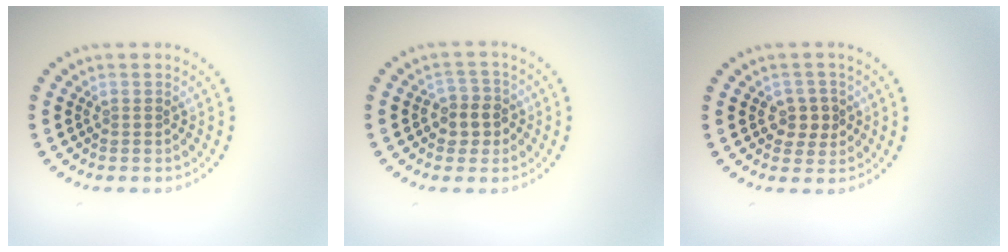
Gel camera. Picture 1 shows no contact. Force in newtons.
{"total": 2.5, "press": 2.3, "slide": 0.9}
{"total": 2.4, "press": 2.2, "slide": 0.8}